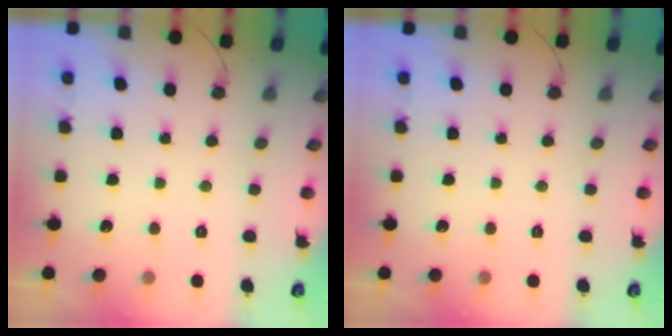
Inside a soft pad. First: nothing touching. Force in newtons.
{"total": 0.0}